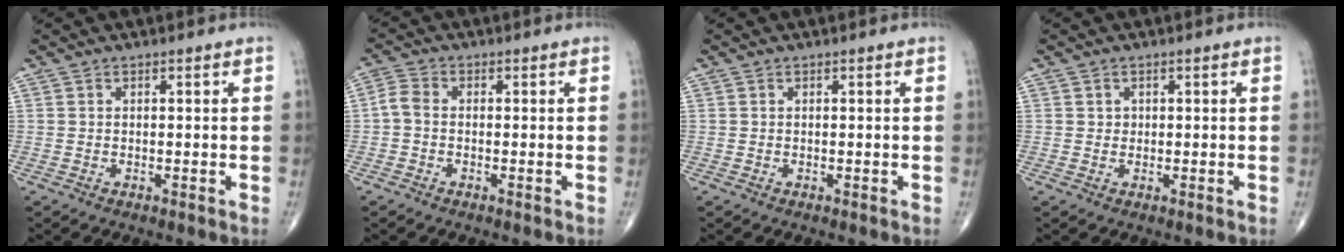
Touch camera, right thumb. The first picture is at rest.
{"total": 2.9, "force": [-0.6, 1.9, 2.1], "torque": [-0.046, 0.008, -0.022]}
{"total": 0.0}
{"total": 1.0, "force": [0.2, 0.9, 0.2], "torque": [0.004, 0.001, 0.003]}